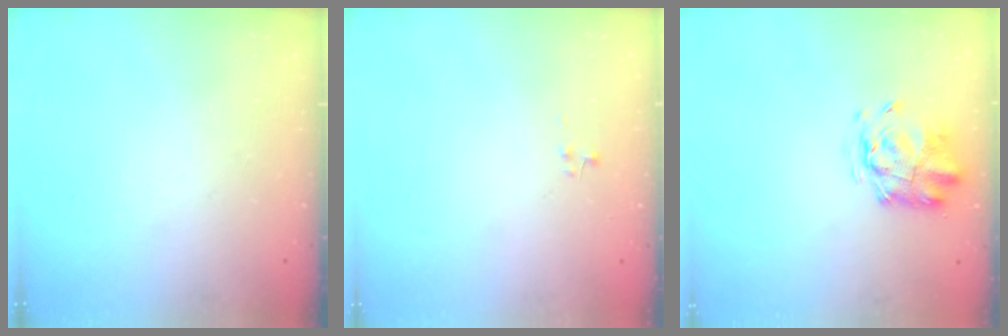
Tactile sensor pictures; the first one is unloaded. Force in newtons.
{"total": 0.0}
{"total": 2.6, "press": 2.4, "slide": 0.8}